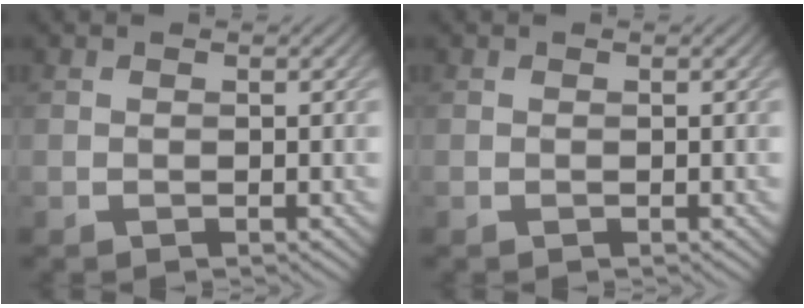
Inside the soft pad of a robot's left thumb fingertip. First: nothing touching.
{"total": 0.0}